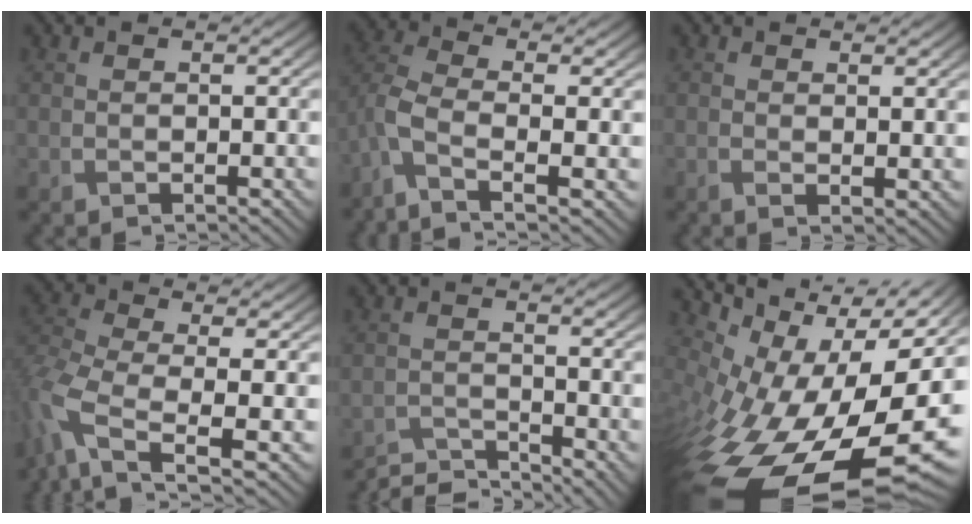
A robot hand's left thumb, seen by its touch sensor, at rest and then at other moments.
{"total": 5.3, "force": [-2.9, 1.4, 4.3], "torque": [-0.099, 0.001, -0.073]}
{"total": 1.2, "force": [0.8, 0.1, 0.9], "torque": [-0.017, 0.005, 0.006]}
{"total": 7.2, "force": [-2.9, 2.9, 5.9], "torque": [-0.153, -0.017, -0.068]}
{"total": 4.4, "force": [-4.1, 0.6, 1.5], "torque": [-0.039, -0.002, -0.077]}
{"total": 15.9, "force": [-3.1, 7.8, 13.5], "torque": [-0.253, -0.026, -0.043]}